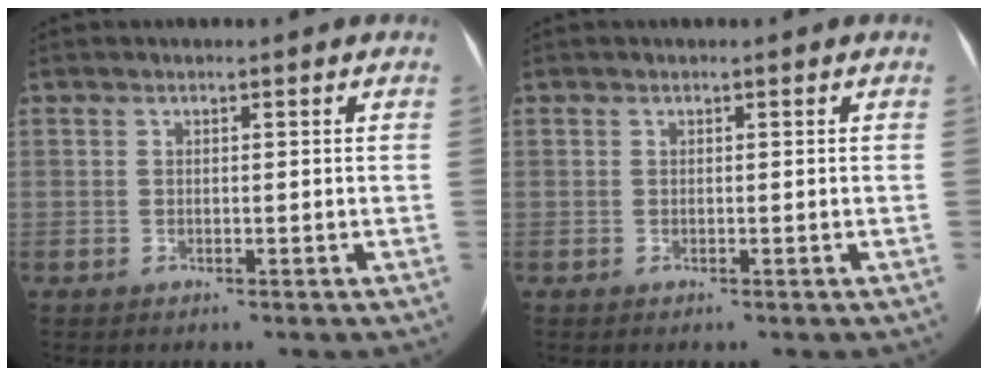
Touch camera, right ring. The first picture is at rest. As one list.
[{"total": 0.0}]